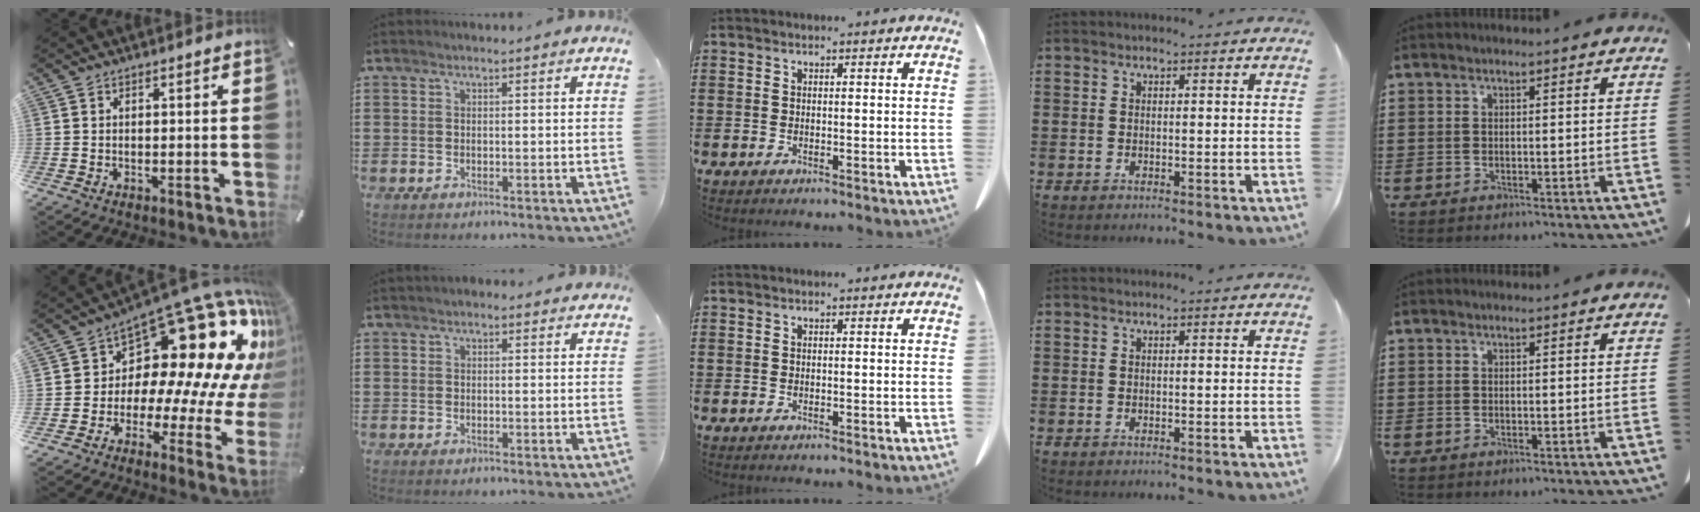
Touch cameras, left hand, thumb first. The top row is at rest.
{"thumb": {"total": 23.7, "force": [11.9, 12.0, 16.6], "torque": [-0.214, -0.132, 0.218]}, "index": {"total": 1.1, "force": [0.9, 0.6, 0.4], "torque": [-0.010, 0.006, 0.016]}}